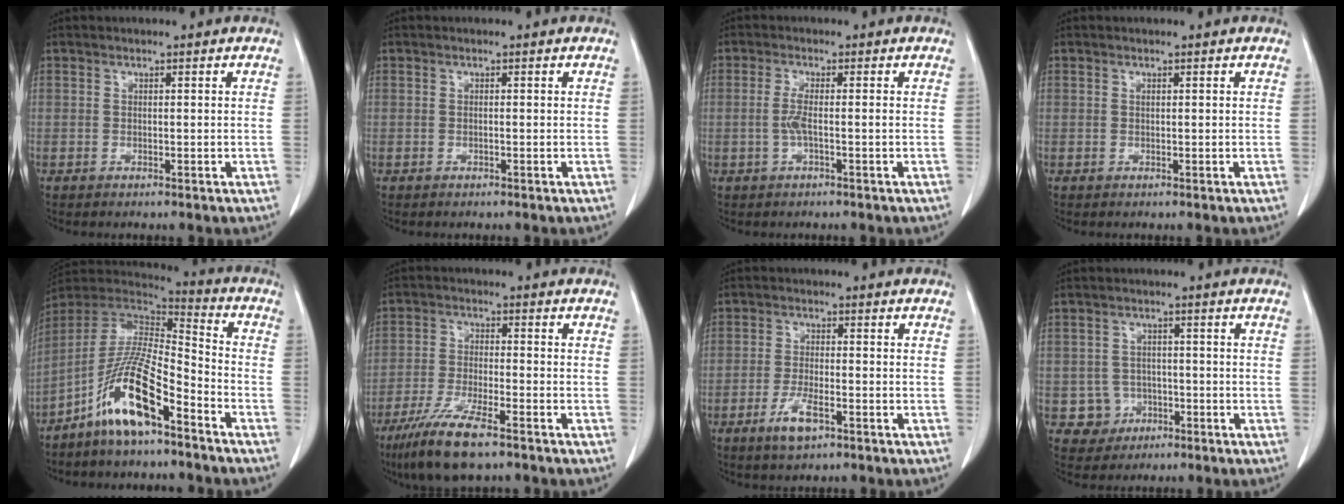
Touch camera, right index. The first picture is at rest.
{"total": 0.0}
{"total": 2.5, "force": [-0.5, 0.0, 2.5], "torque": [-0.052, 0.002, -0.009]}
{"total": 0.0}
{"total": 13.7, "force": [-8.3, 2.3, 10.7], "torque": [-0.209, -0.002, -0.154]}
{"total": 9.9, "force": [-6.9, 1.4, 7.0], "torque": [-0.137, -0.025, -0.123]}
{"total": 4.5, "force": [-2.4, 1.1, 3.7], "torque": [-0.073, -0.003, -0.041]}
{"total": 4.2, "force": [-1.2, 4.0, -0.1], "torque": [0.013, 0.015, -0.013]}